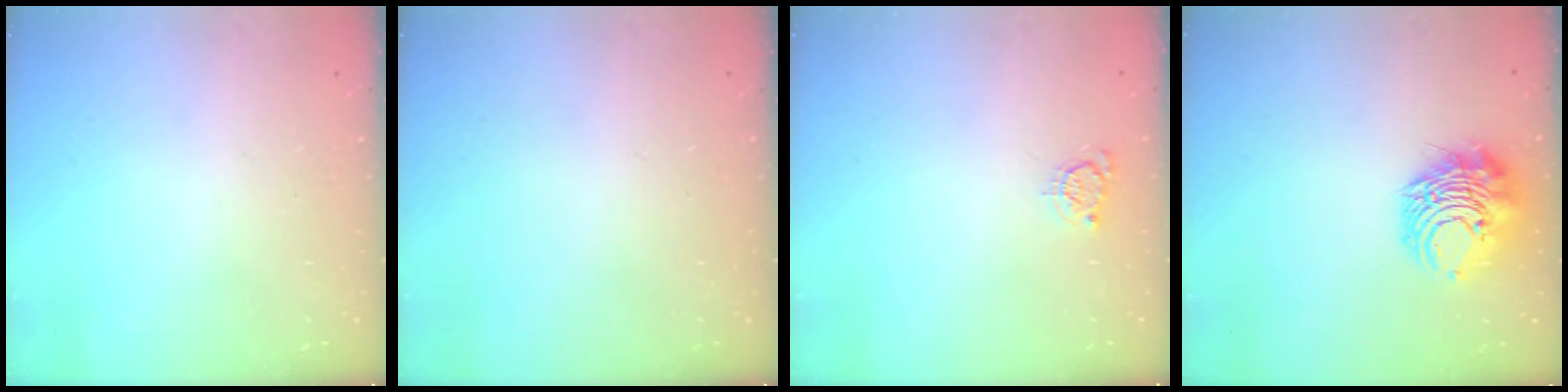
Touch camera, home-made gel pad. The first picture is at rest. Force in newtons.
{"total": 0.0}
{"total": 3.3, "press": 3.3, "slide": 0.4}
{"total": 9.9, "press": 9.9, "slide": 1.0}